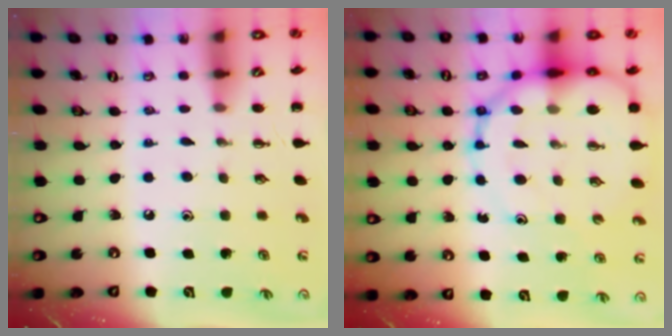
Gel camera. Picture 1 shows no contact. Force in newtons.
{"total": 15.5, "press": 15.0, "slide": 3.9}